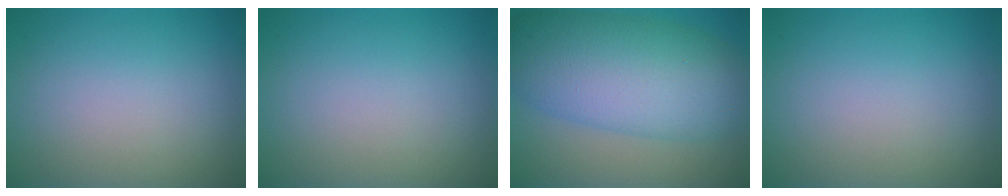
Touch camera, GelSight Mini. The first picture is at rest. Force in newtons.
{"total": 0.0}
{"total": 10.4, "press": 10.4, "slide": 0.4}
{"total": 0.0}